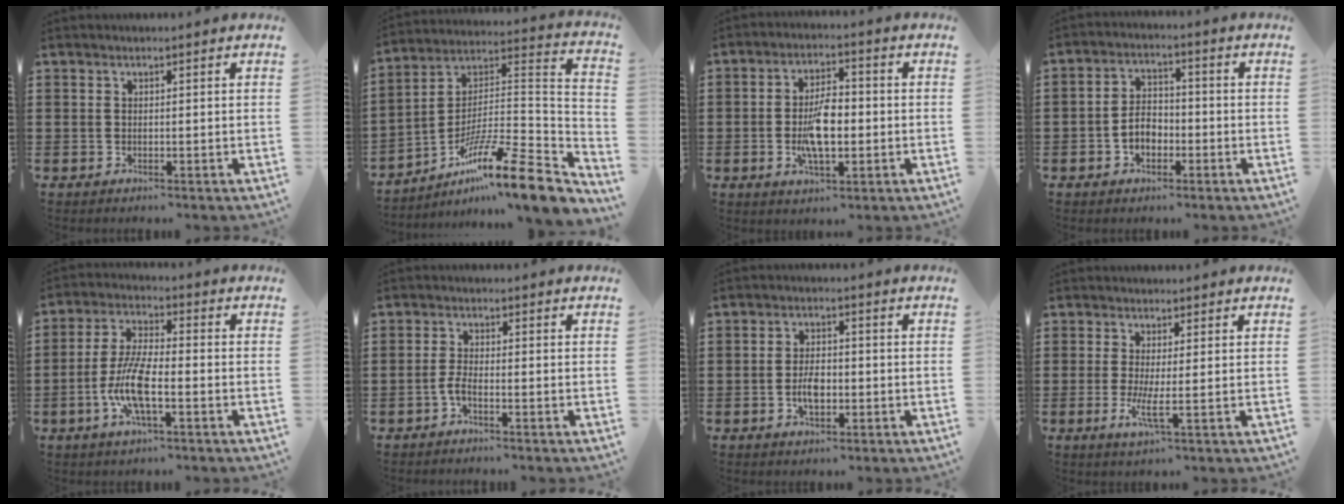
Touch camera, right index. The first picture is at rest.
{"total": 14.8, "force": [-10.1, 1.5, 10.7], "torque": [-0.173, 0.012, -0.184]}
{"total": 7.6, "force": [-1.3, 3.3, 6.7], "torque": [-0.134, -0.004, -0.031]}
{"total": 4.5, "force": [-1.7, 2.8, 3.1], "torque": [-0.067, 0.001, -0.033]}
{"total": 8.6, "force": [-2.7, 2.5, 7.7], "torque": [-0.174, -0.014, -0.055]}
{"total": 2.4, "force": [-1.3, 0.3, 2.0], "torque": [-0.053, -0.009, -0.026]}
{"total": 4.2, "force": [-1.0, 2.1, 3.5], "torque": [-0.061, -0.002, -0.019]}
{"total": 3.8, "force": [-0.5, 0.0, 3.7], "torque": [-0.083, -0.016, -0.014]}